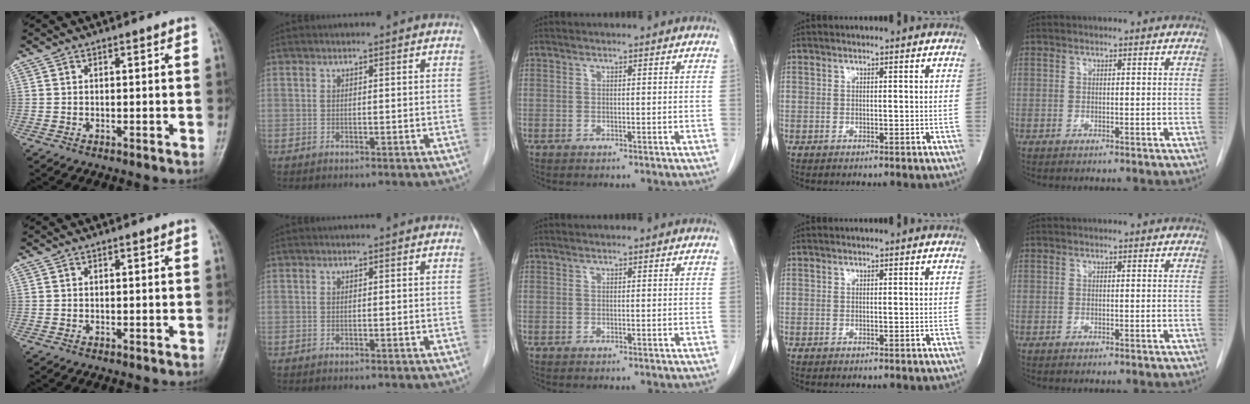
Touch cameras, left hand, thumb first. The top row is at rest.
{}